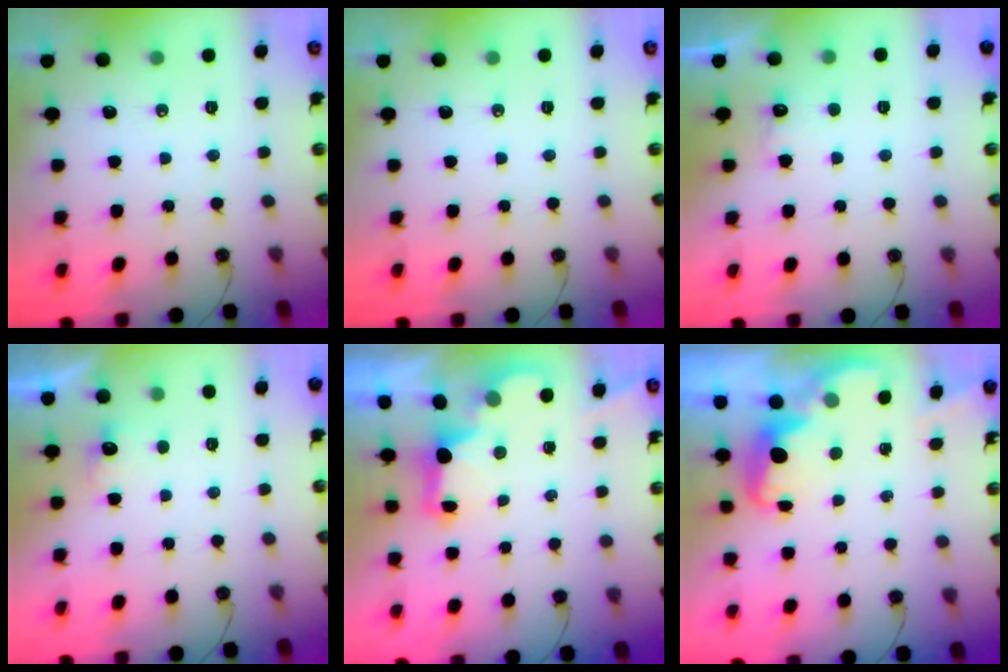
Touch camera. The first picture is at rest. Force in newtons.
{"total": 0.0}
{"total": 6.3, "press": 6.1, "slide": 1.4}
{"total": 3.9, "press": 3.8, "slide": 0.8}
{"total": 2.4, "press": 2.3, "slide": 0.7}
{"total": 2.5, "press": 2.5, "slide": 0.6}